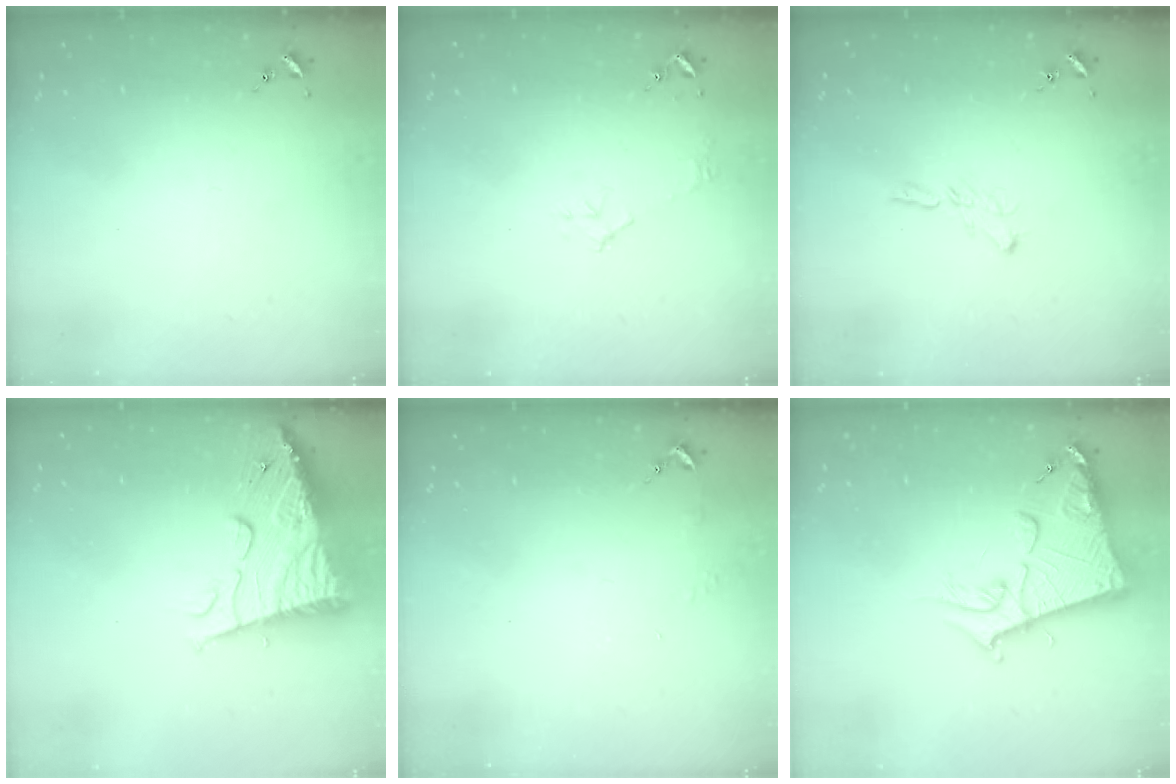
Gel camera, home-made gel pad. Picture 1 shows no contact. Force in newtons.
{"total": 5.3, "press": 5.3, "slide": 0.7}
{"total": 5.6, "press": 5.6, "slide": 0.2}
{"total": 16.3, "press": 16.3, "slide": 1.7}
{"total": 2.9, "press": 2.8, "slide": 0.3}
{"total": 14.8, "press": 14.8, "slide": 1.5}